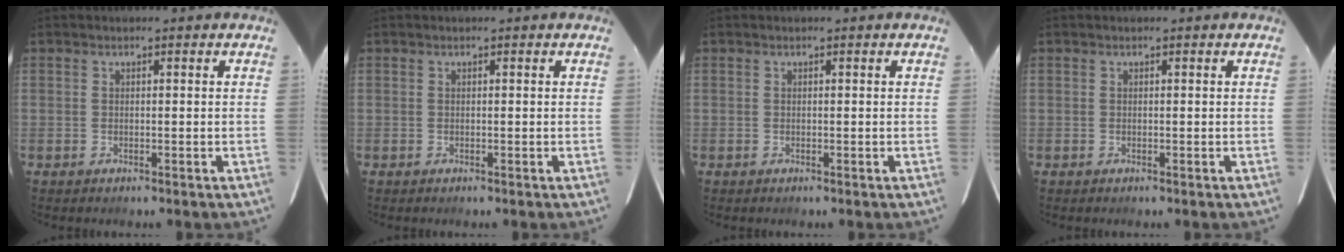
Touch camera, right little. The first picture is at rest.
{"total": 0.0}
{"total": 0.0}
{"total": 0.0}